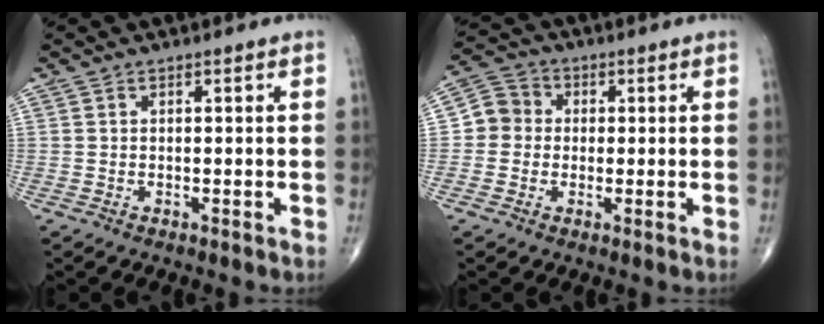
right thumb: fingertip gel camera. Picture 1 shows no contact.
{"total": 5.8, "force": [0.0, 5.5, 1.8], "torque": [-0.011, 0.016, -0.014]}